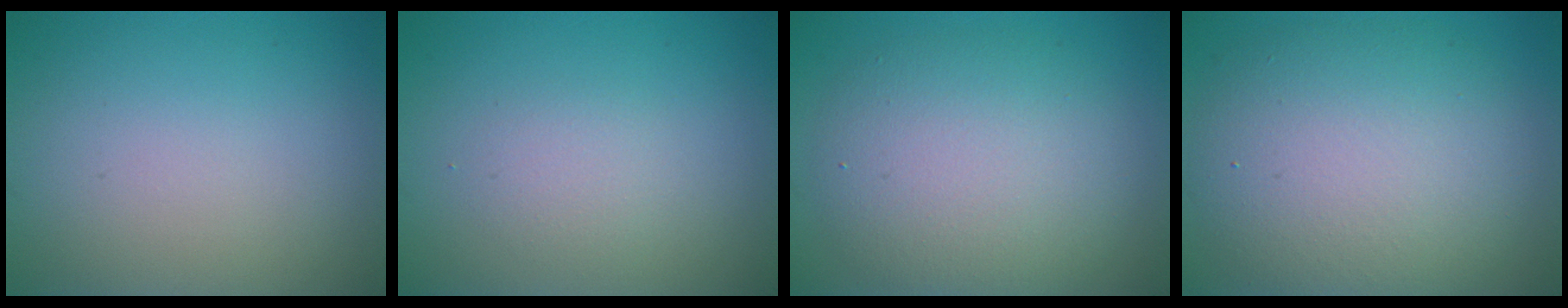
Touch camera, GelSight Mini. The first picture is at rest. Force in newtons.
{"total": 1.4, "press": 1.4, "slide": 0.1}
{"total": 6.5, "press": 6.5, "slide": 0.6}
{"total": 9.1, "press": 9.1, "slide": 0.9}